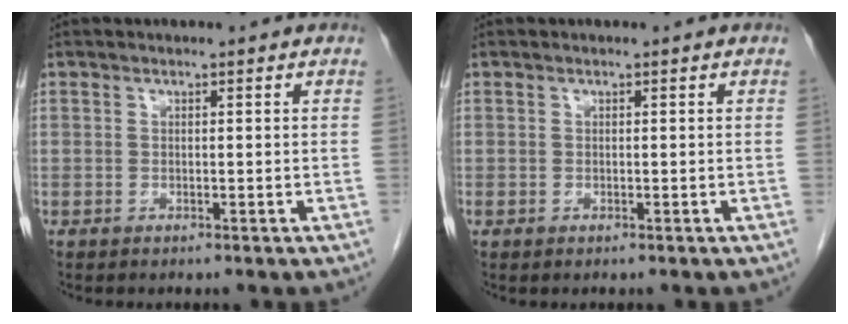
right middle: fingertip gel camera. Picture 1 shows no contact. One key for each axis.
{"total": 0.0}